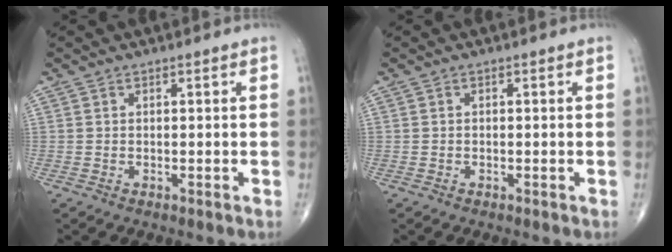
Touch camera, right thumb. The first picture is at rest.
{"total": 0.0}